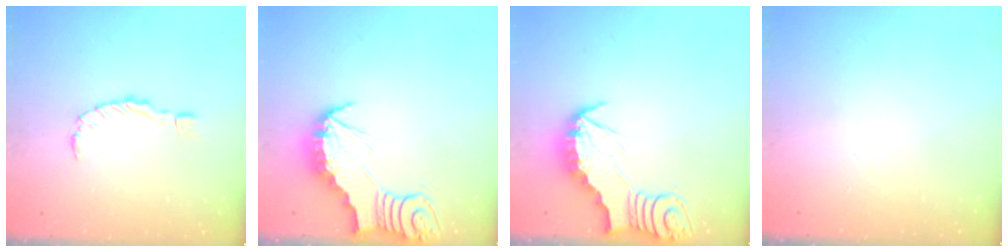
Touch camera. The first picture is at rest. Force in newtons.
{"total": 2.5, "press": 2.5, "slide": 0.2}
{"total": 2.8, "press": 2.8, "slide": 0.3}
{"total": 0.0}